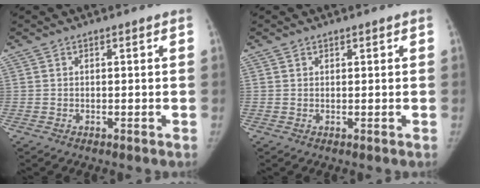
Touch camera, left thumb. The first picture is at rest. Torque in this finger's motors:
{"motor_torque": [0.10, 0.06, 0.53, -0.23, -0.08]}